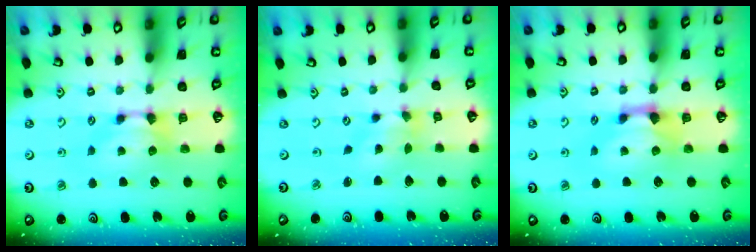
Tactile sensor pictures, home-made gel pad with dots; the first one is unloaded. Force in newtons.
{"total": 1.9, "press": 1.4, "slide": 1.3}
{"total": 1.6, "press": 0.9, "slide": 1.3}